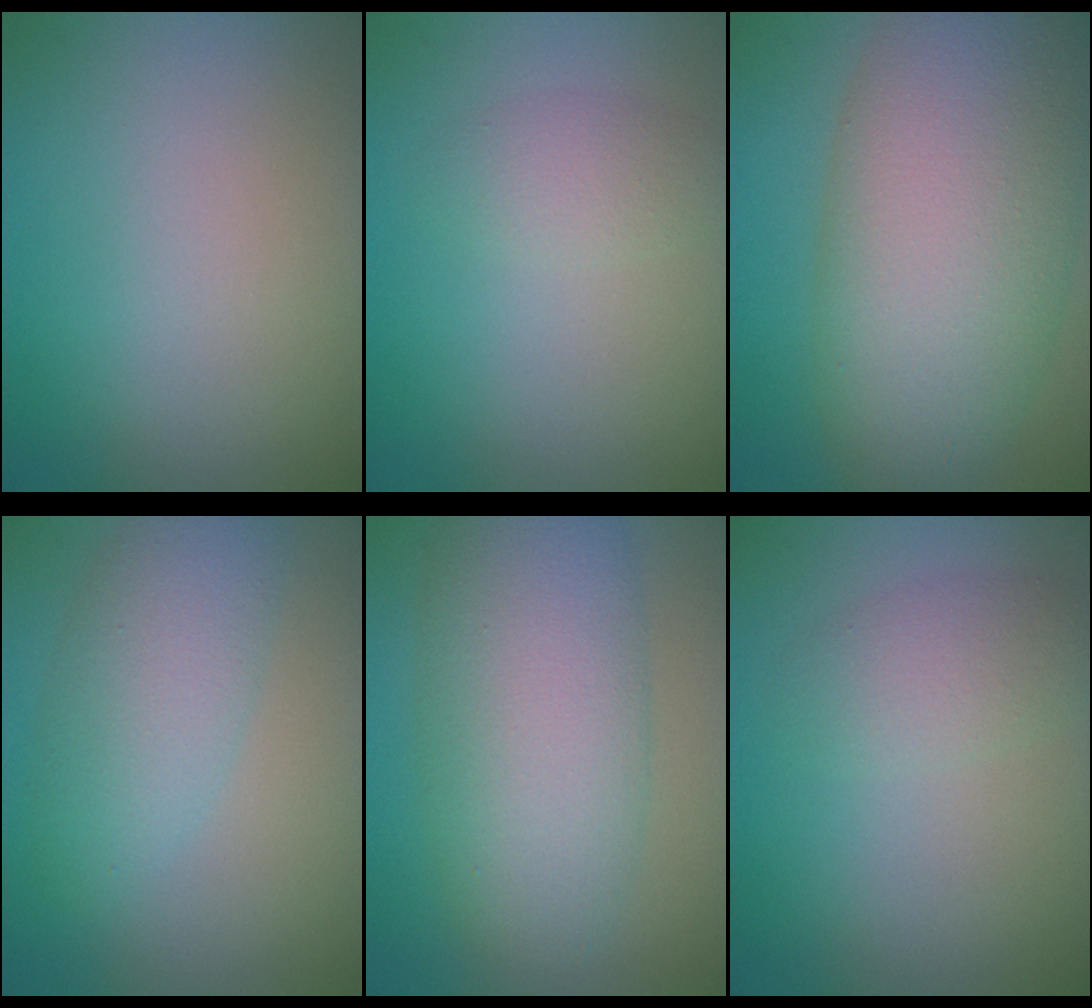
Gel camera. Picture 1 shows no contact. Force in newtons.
{"total": 1.8, "press": 1.8, "slide": 0.2}
{"total": 11.2, "press": 11.2, "slide": 0.3}
{"total": 4.1, "press": 4.1, "slide": 0.3}
{"total": 7.7, "press": 7.7, "slide": 0.3}
{"total": 2.4, "press": 2.4, "slide": 0.1}